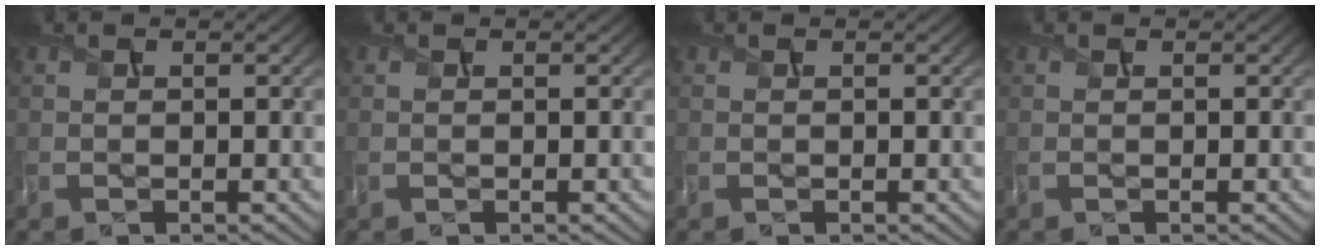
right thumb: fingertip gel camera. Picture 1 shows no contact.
{"total": 0.0}
{"total": 0.0}
{"total": 0.0}